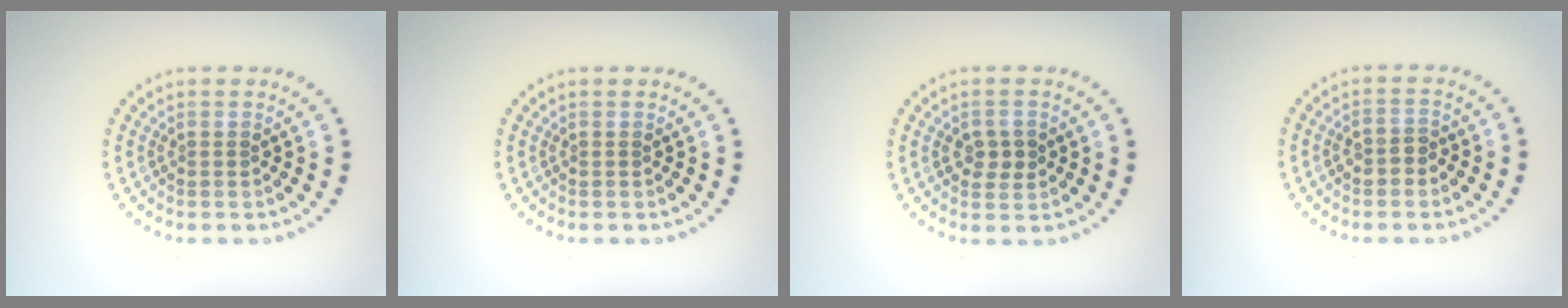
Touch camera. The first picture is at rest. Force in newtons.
{"total": 0.0}
{"total": 2.2, "press": 2.2, "slide": 0.2}
{"total": 1.7, "press": 1.7, "slide": 0.4}